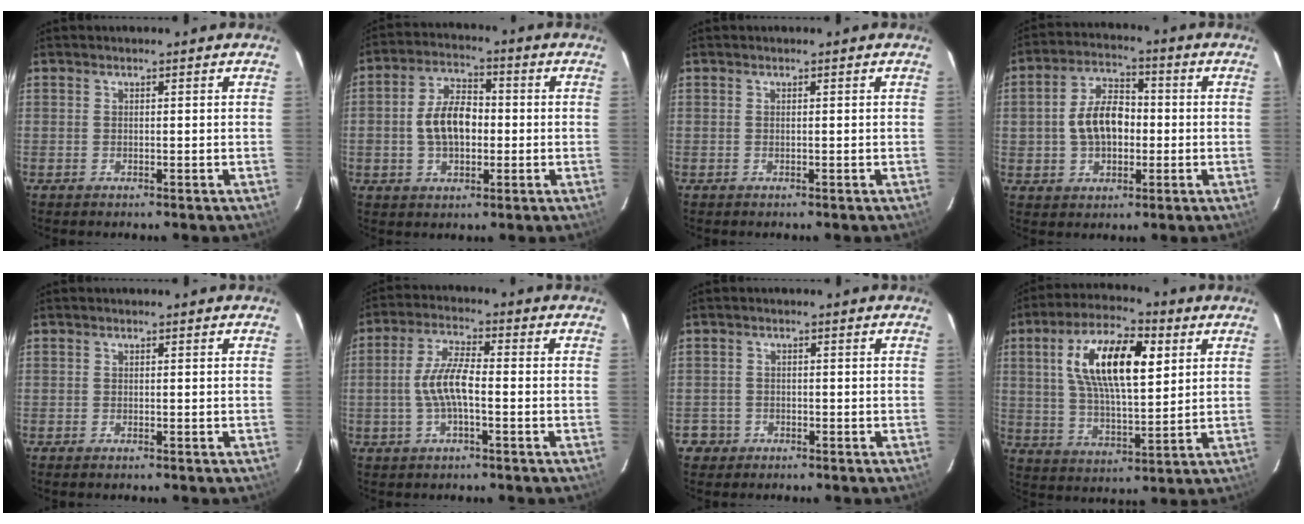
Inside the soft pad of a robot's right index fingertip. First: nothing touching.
{"total": 9.2, "force": [-0.7, 5.6, 7.3], "torque": [-0.140, 0.020, -0.008]}
{"total": 0.0}
{"total": 9.8, "force": [-0.5, 6.3, 7.4], "torque": [-0.143, 0.024, -0.002]}
{"total": 0.6, "force": [-0.5, 0.1, 0.3], "torque": [-0.007, -0.002, -0.011]}
{"total": 7.3, "force": [-1.4, 2.0, 6.9], "torque": [-0.141, 0.008, -0.028]}
{"total": 2.9, "force": [-1.3, 2.5, 0.1], "torque": [-0.004, 0.016, -0.020]}
{"total": 15.9, "force": [5.0, 6.2, 13.8], "torque": [-0.251, 0.022, 0.090]}